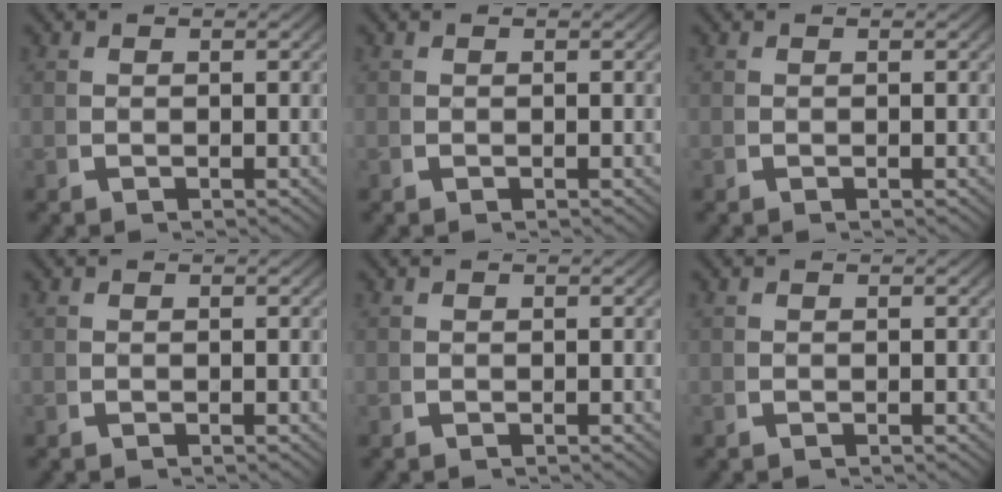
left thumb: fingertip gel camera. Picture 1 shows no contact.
{"total": 0.0}
{"total": 0.0}
{"total": 0.0}
{"total": 0.0}
{"total": 0.0}